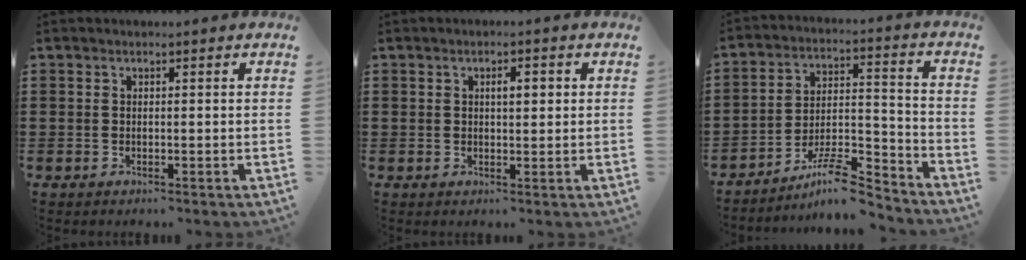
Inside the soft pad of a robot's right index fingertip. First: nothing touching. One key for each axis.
{"total": 2.4, "fx": 0.5, "fy": 0.8, "fz": 2.2, "tx": -0.035, "ty": 0.002, "tz": 0.003}
{"total": 10.5, "fx": -8.7, "fy": 2.3, "fz": 5.4, "tx": -0.084, "ty": 0.033, "tz": -0.162}